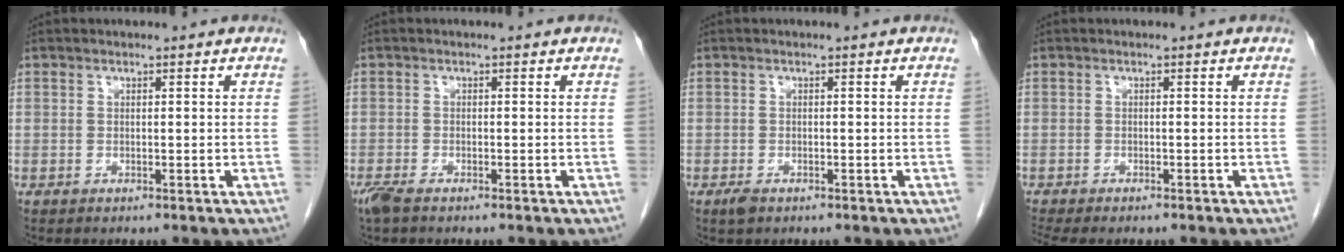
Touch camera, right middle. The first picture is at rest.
{"total": 2.6, "force": [-1.9, 0.7, 1.6], "torque": [-0.039, -0.009, -0.036]}
{"total": 1.4, "force": [-0.9, 0.6, 0.9], "torque": [-0.022, -0.002, -0.013]}
{"total": 4.6, "force": [-3.9, 0.9, 2.2], "torque": [-0.026, -0.005, -0.057]}